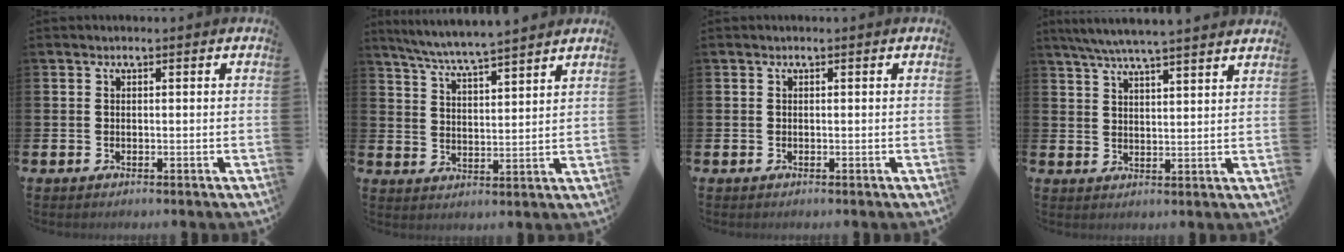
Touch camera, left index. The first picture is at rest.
{"total": 6.1, "force": [5.9, -0.6, 1.4], "torque": [-0.054, -0.036, 0.104]}
{"total": 0.0}
{"total": 6.1, "force": [5.8, -0.2, 1.8], "torque": [-0.059, -0.022, 0.106]}